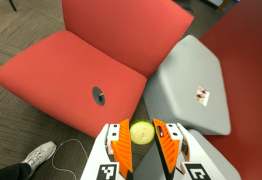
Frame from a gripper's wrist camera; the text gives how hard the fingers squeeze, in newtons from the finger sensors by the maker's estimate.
{"total": 7.6, "left": 8.3, "right": 7.0}